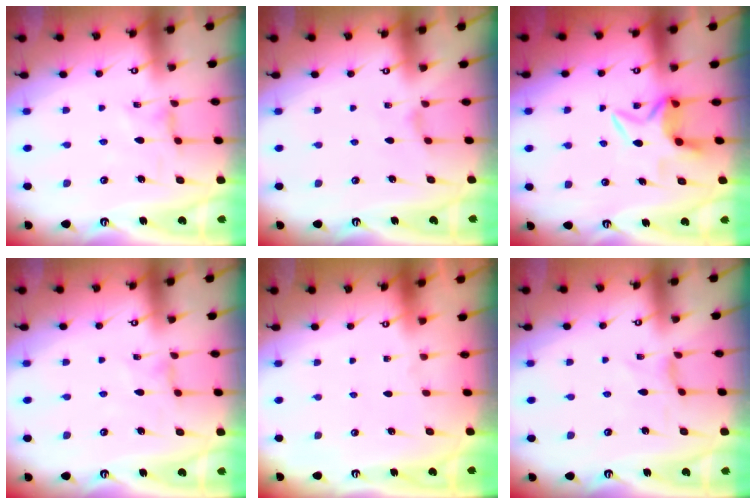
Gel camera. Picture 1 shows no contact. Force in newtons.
{"total": 2.7, "press": 2.6, "slide": 0.4}
{"total": 7.1, "press": 7.1, "slide": 0.6}
{"total": 0.6, "press": 0.6, "slide": 0.2}
{"total": 0.0}
{"total": 0.0}